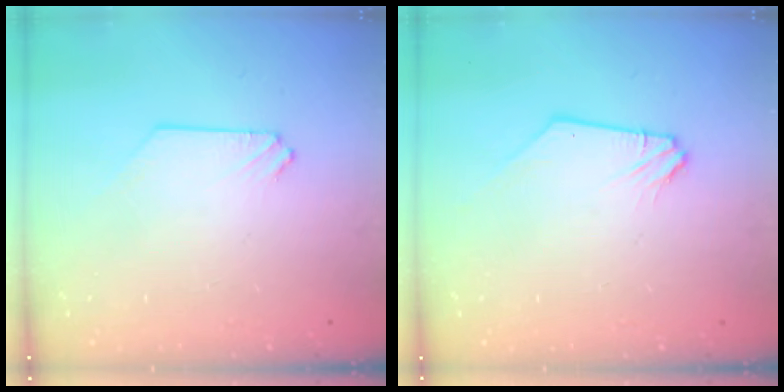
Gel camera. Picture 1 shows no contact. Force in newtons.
{"total": 1.0, "press": 1.0, "slide": 0.1}